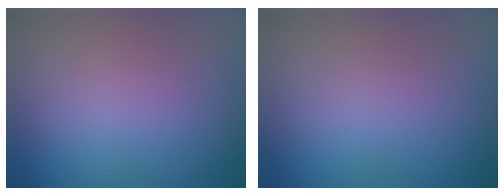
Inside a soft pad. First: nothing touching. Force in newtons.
{"total": 0.0}